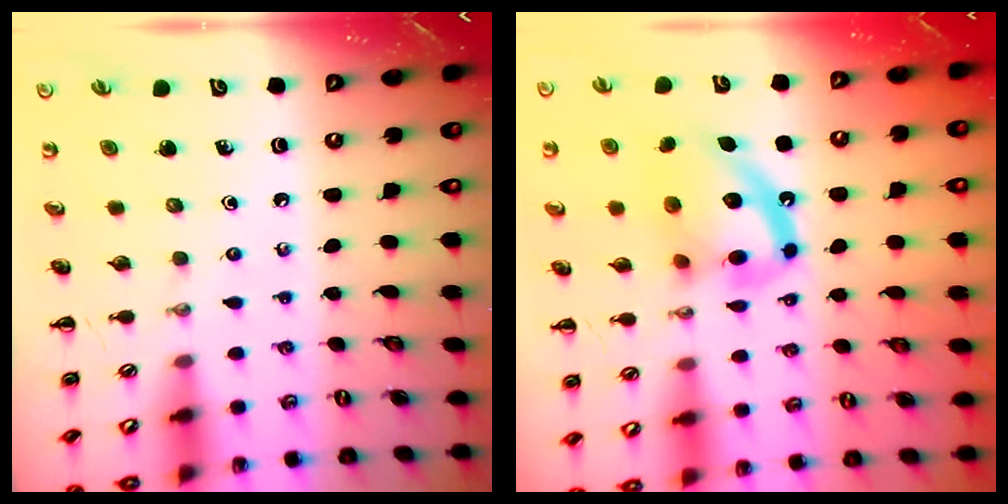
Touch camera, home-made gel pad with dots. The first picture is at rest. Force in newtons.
{"total": 15.8, "press": 15.6, "slide": 3.0}